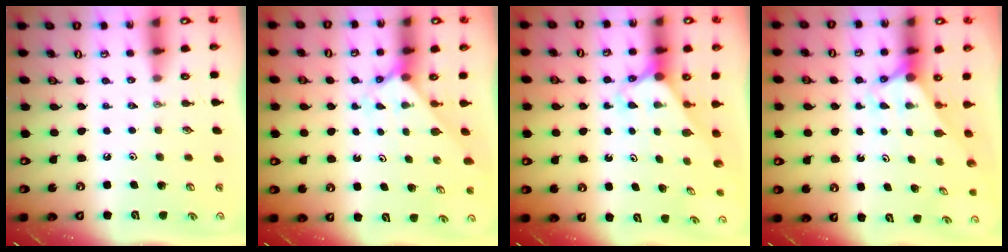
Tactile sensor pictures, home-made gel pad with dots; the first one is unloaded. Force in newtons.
{"total": 2.3, "press": 2.3, "slide": 0.2}
{"total": 2.3, "press": 2.3, "slide": 0.2}
{"total": 3.0, "press": 3.0, "slide": 0.0}